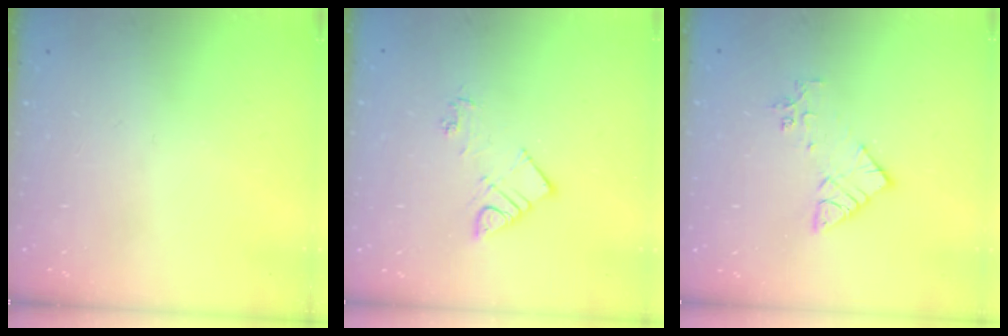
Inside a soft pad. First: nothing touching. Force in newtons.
{"total": 7.3, "press": 7.2, "slide": 0.7}
{"total": 8.8, "press": 8.8, "slide": 0.7}